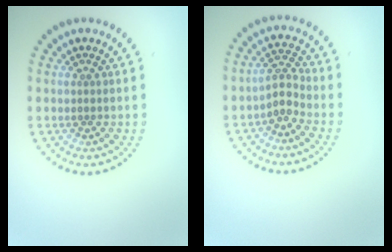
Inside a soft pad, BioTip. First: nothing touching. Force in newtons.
{"total": 2.2, "press": 1.7, "slide": 1.4}